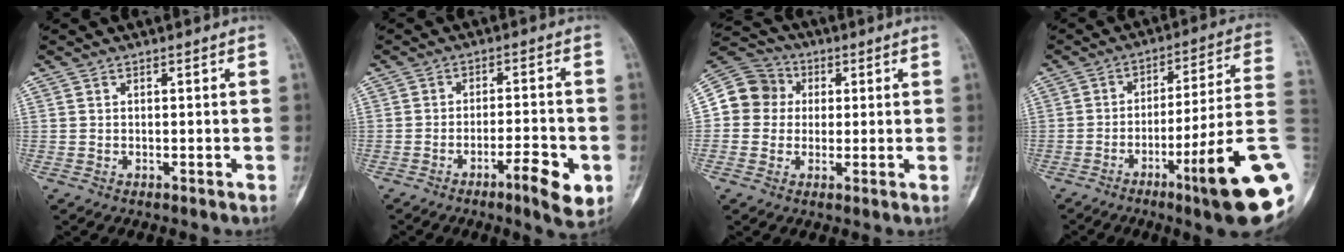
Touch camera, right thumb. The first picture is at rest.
{"total": 8.0, "force": [-3.5, 1.8, 6.9], "torque": [-0.103, 0.016, -0.049]}
{"total": 9.4, "force": [0.8, 8.9, 2.9], "torque": [-0.031, 0.018, 0.003]}
{"total": 19.2, "force": [-7.0, 1.1, 17.8], "torque": [-0.217, 0.027, -0.107]}